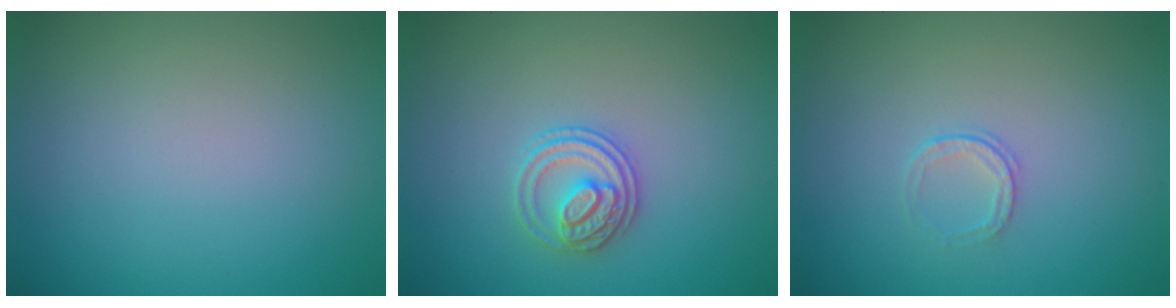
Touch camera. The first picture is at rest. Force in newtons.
{"total": 2.7, "press": 2.6, "slide": 0.7}
{"total": 1.0, "press": 0.7, "slide": 0.7}